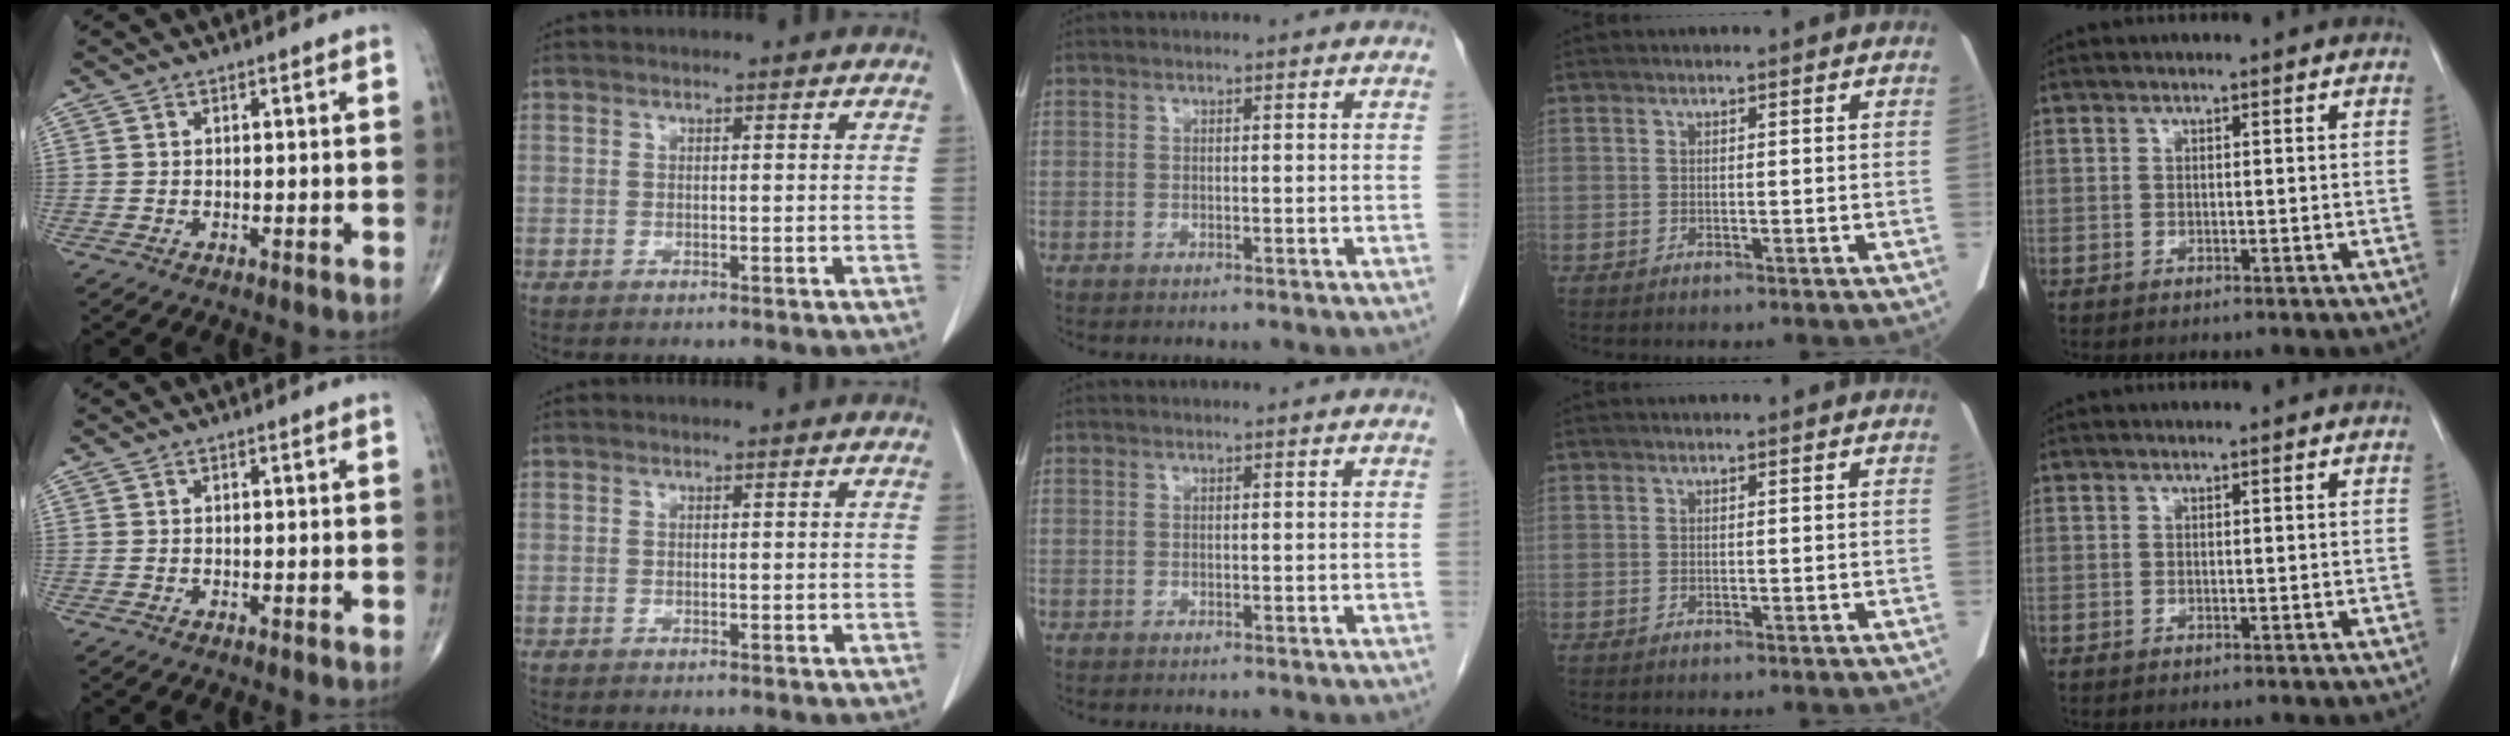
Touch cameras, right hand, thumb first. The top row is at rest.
{}